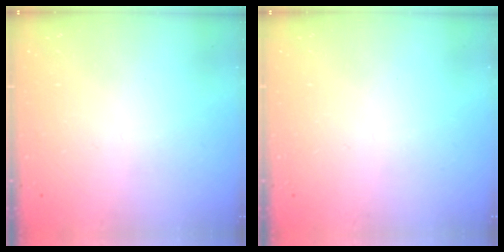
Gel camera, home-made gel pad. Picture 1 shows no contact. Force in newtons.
{"total": 0.0}